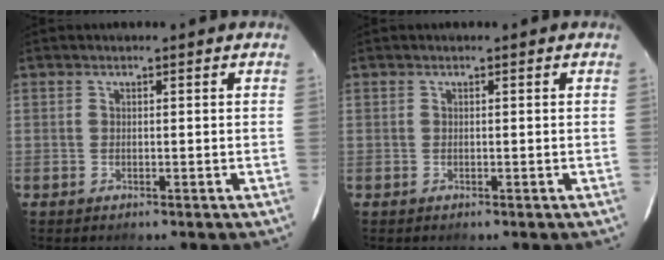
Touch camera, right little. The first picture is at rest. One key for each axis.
{"total": 0.0}